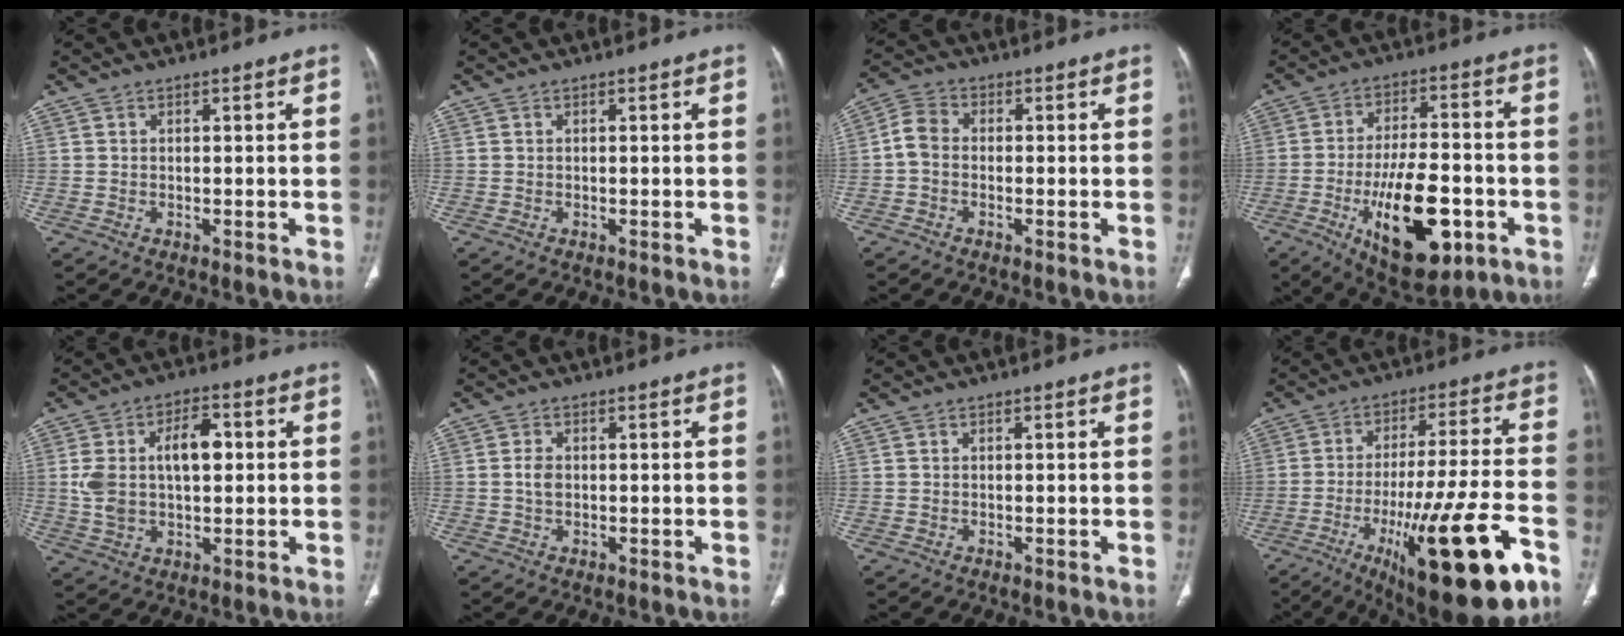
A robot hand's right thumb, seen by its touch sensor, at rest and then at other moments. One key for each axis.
{"total": 0.0}
{"total": 4.7, "fx": -0.7, "fy": 3.5, "fz": 3.0, "tx": -0.053, "ty": 0.015, "tz": -0.025}
{"total": 19.3, "fx": -6.7, "fy": 8.7, "fz": 15.9, "tx": -0.239, "ty": 0.020, "tz": -0.090}
{"total": 11.6, "fx": 1.4, "fy": 6.6, "fz": 9.5, "tx": -0.168, "ty": 0.020, "tz": 0.029}
{"total": 2.2, "fx": 0.0, "fy": 1.5, "fz": 1.6, "tx": -0.028, "ty": 0.003, "tz": -0.003}
{"total": 0.0}
{"total": 24.5, "fx": -11.1, "fy": 5.0, "fz": 21.3, "tx": -0.312, "ty": 0.028, "tz": -0.163}